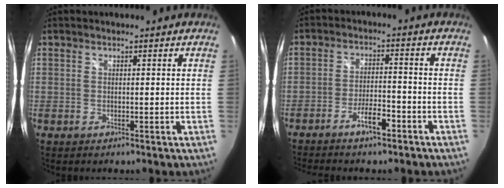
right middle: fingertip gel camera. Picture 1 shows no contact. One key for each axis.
{"total": 5.7, "fx": -4.2, "fy": 1.2, "fz": 3.6, "tx": -0.080, "ty": 0.004, "tz": -0.072}